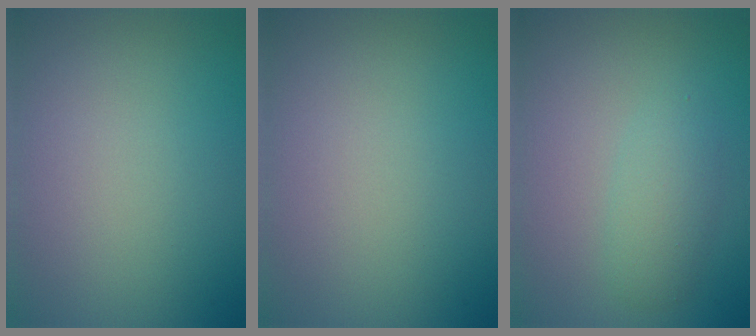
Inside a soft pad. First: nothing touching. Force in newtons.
{"total": 0.0}
{"total": 2.2, "press": 2.2, "slide": 0.0}